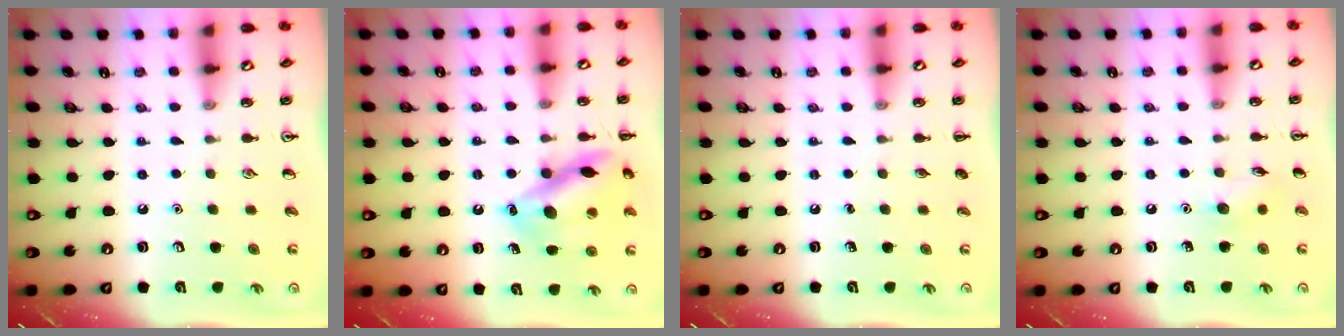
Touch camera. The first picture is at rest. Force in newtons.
{"total": 14.4, "press": 14.4, "slide": 0.7}
{"total": 0.0}
{"total": 6.2, "press": 6.0, "slide": 1.7}